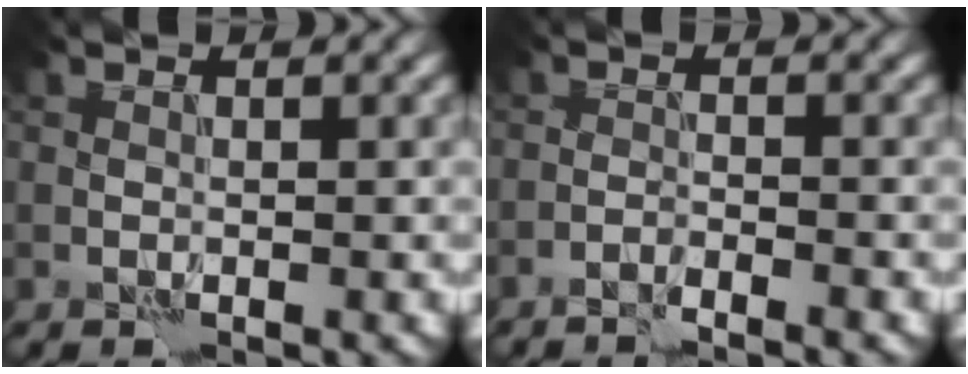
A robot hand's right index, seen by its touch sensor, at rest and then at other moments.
{"total": 1.5, "force": [-1.4, -0.3, 0.5], "torque": [-0.011, 0.002, -0.030]}